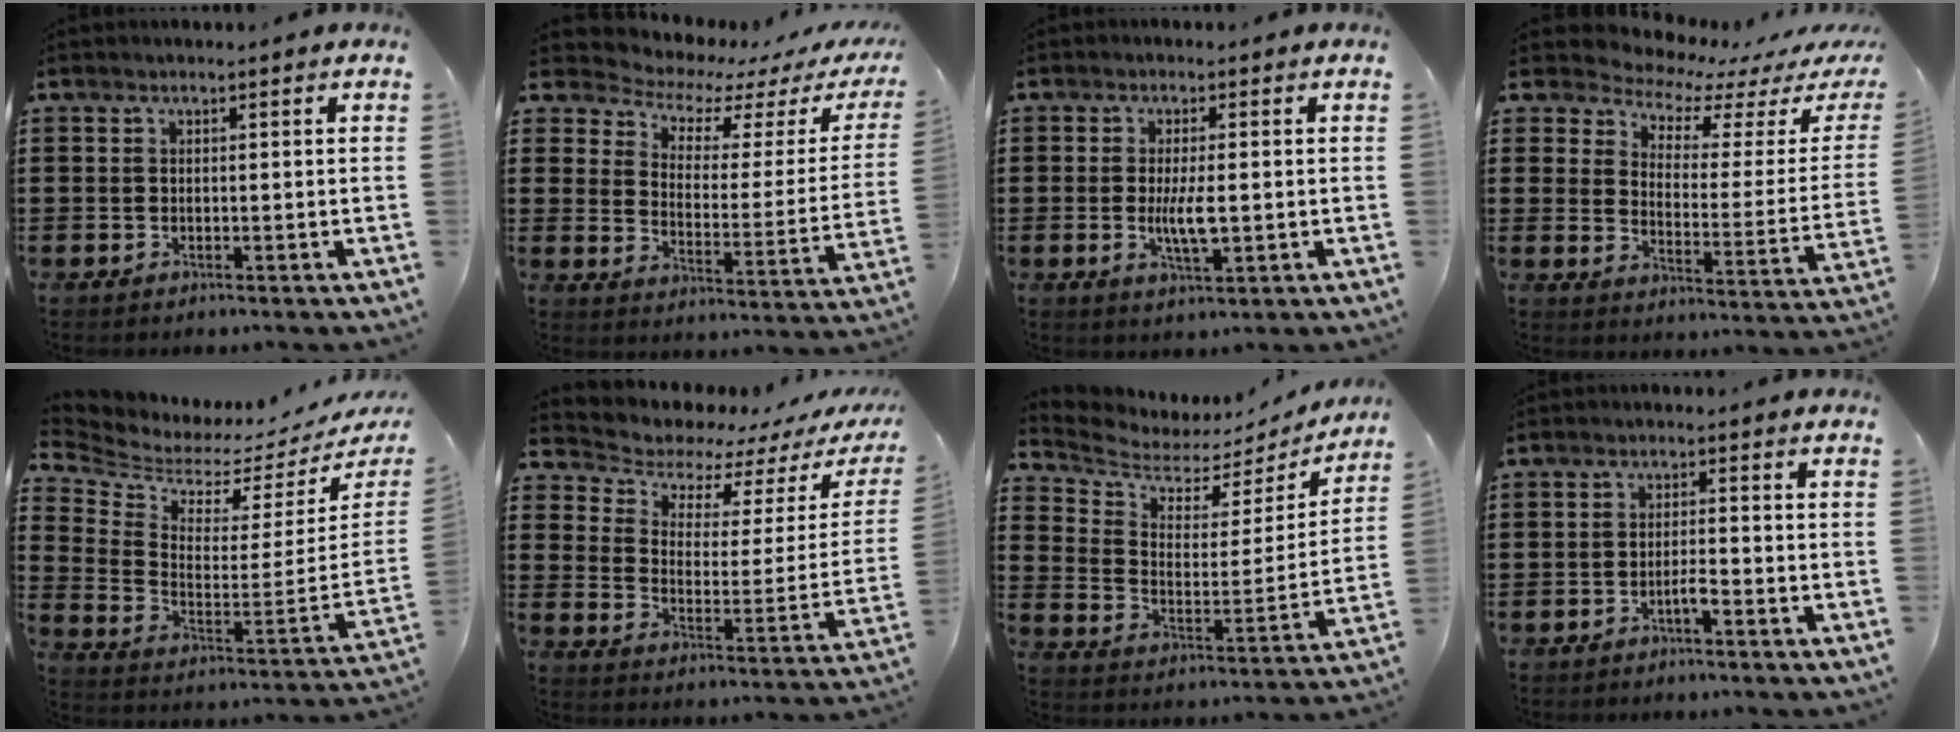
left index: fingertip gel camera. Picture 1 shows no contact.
{"total": 4.1, "force": [3.6, 1.7, 0.9], "torque": [-0.039, -0.035, 0.054]}
{"total": 4.8, "force": [-0.3, 1.3, 4.6], "torque": [-0.094, -0.004, -0.011]}
{"total": 4.7, "force": [4.6, 1.1, 0.7], "torque": [-0.039, -0.043, 0.071]}
{"total": 3.1, "force": [3.0, 0.7, 0.6], "torque": [-0.039, -0.051, 0.043]}
{"total": 5.2, "force": [4.7, 2.1, 0.7], "torque": [-0.043, -0.043, 0.077]}
{"total": 4.8, "force": [4.3, 1.9, 1.1], "torque": [-0.054, -0.036, 0.069]}
{"total": 2.1, "force": [-1.3, 0.2, 1.6], "torque": [-0.030, 0.003, -0.025]}